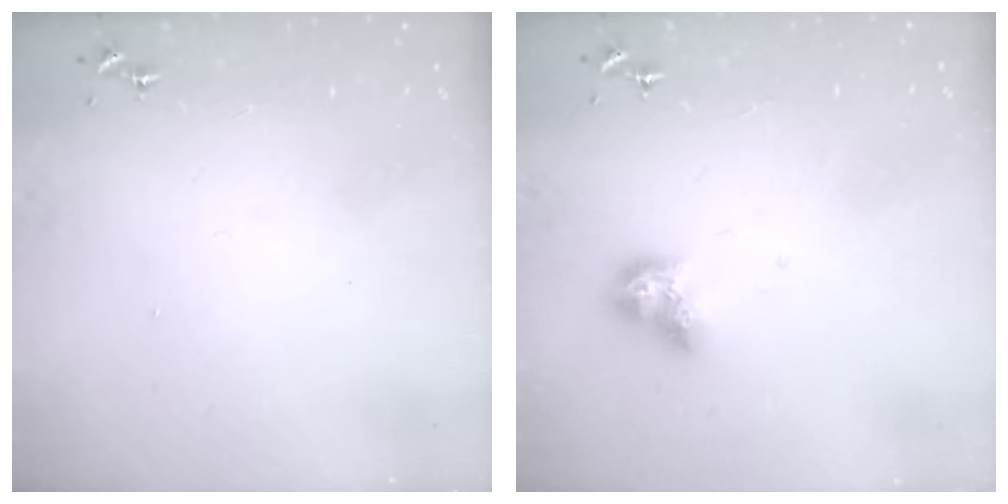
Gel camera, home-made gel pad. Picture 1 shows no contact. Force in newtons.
{"total": 9.8, "press": 9.7, "slide": 1.0}